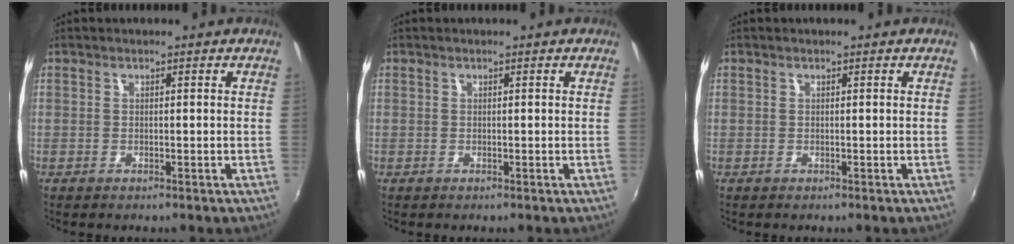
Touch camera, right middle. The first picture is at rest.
{"total": 0.0}
{"total": 0.0}